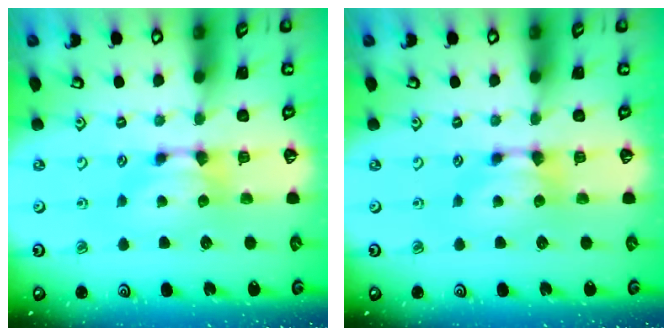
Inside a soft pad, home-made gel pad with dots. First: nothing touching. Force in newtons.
{"total": 0.0}